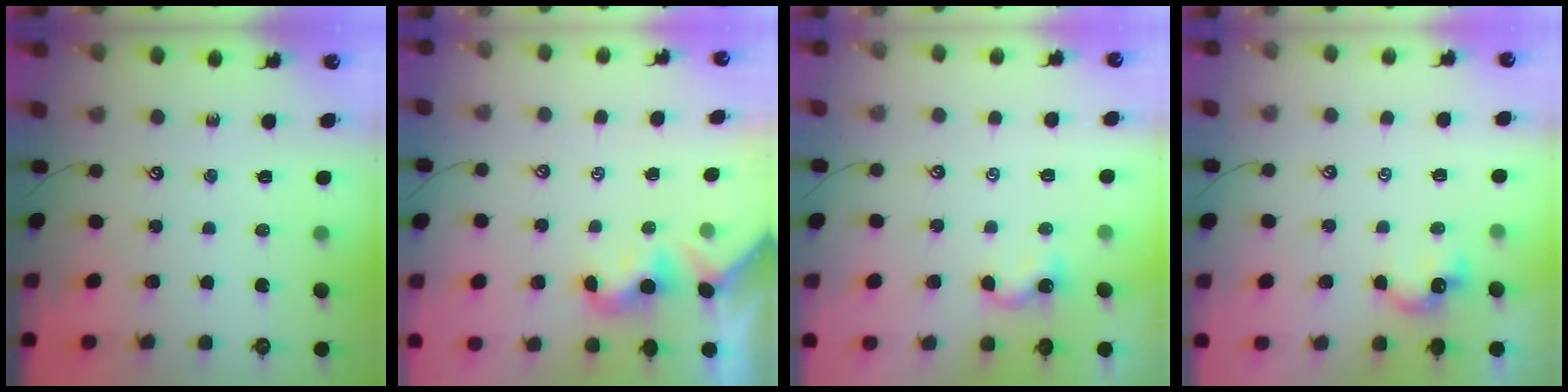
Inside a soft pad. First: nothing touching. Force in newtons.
{"total": 2.1, "press": 2.0, "slide": 0.5}
{"total": 3.0, "press": 3.0, "slide": 0.3}
{"total": 1.9, "press": 1.9, "slide": 0.4}